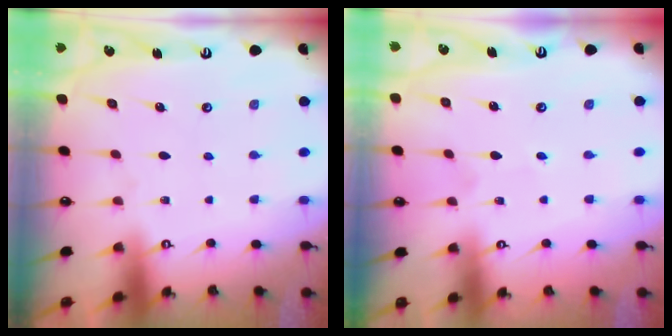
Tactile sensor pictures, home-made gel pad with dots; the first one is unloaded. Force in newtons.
{"total": 0.6, "press": 0.6, "slide": 0.0}